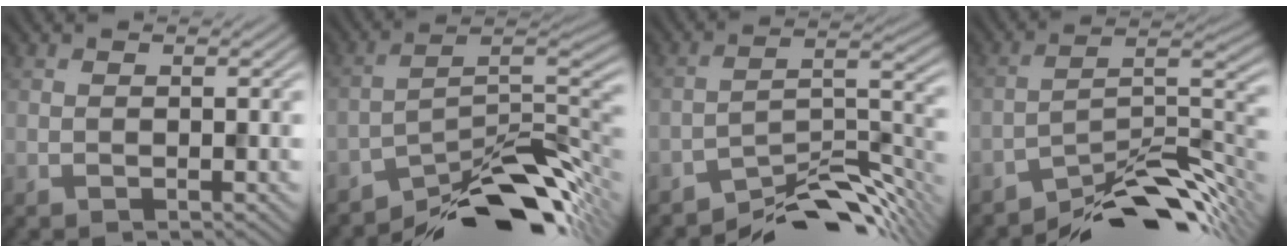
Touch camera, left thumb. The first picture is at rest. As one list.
[{"total": 12.8, "force": [-9.5, 3.6, 7.7], "torque": [-0.111, 0.000, -0.167]}, {"total": 10.3, "force": [-8.2, 2.7, 5.6], "torque": [-0.075, 0.006, -0.150]}, {"total": 11.6, "force": [-8.9, 2.9, 6.8], "torque": [-0.096, 0.002, -0.161]}]